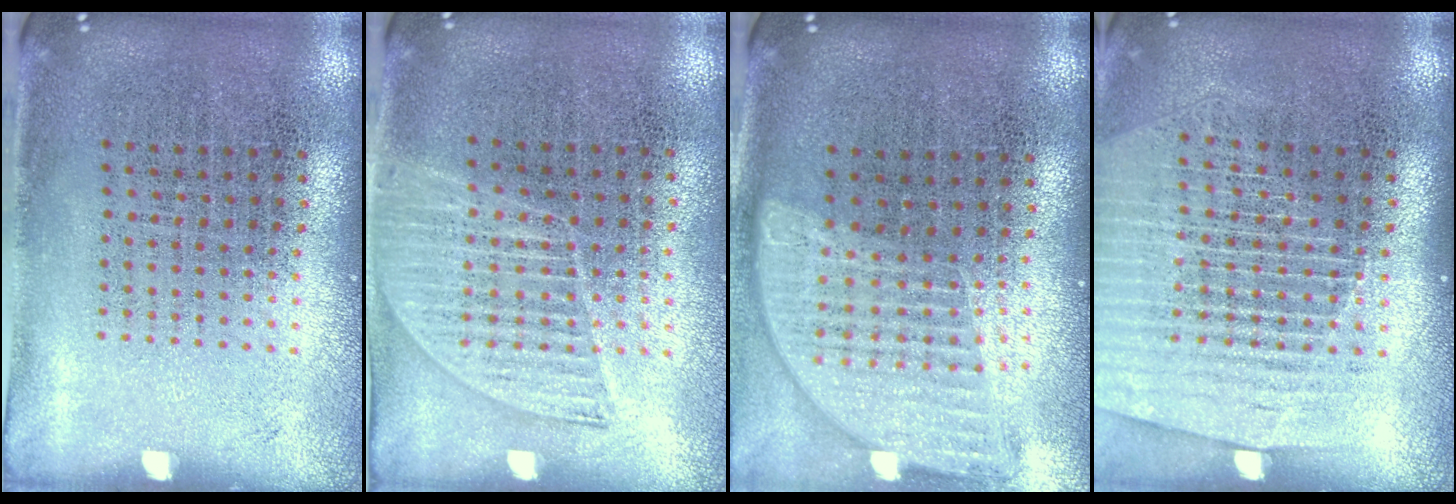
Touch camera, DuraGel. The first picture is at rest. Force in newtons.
{"total": 1.4, "press": 1.2, "slide": 0.6}
{"total": 1.5, "press": 1.3, "slide": 0.7}
{"total": 1.5, "press": 1.4, "slide": 0.6}